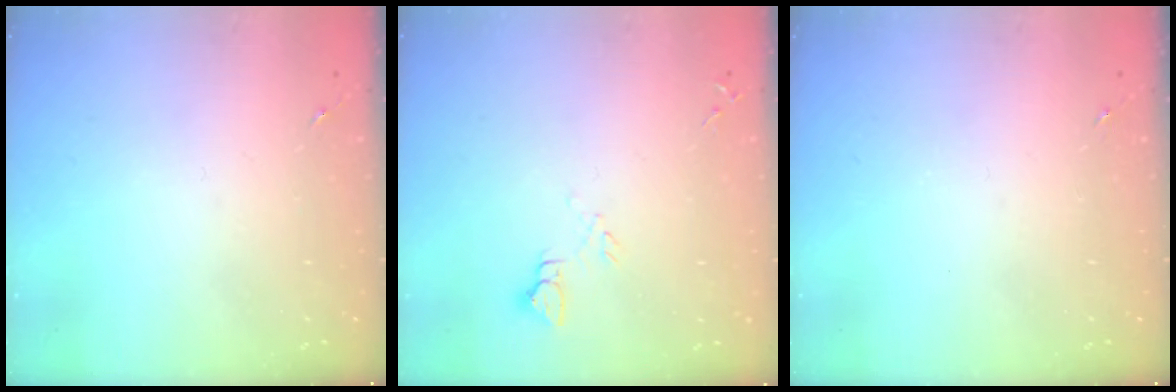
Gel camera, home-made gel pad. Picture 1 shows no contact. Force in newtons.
{"total": 5.0, "press": 4.9, "slide": 0.5}
{"total": 0.0}